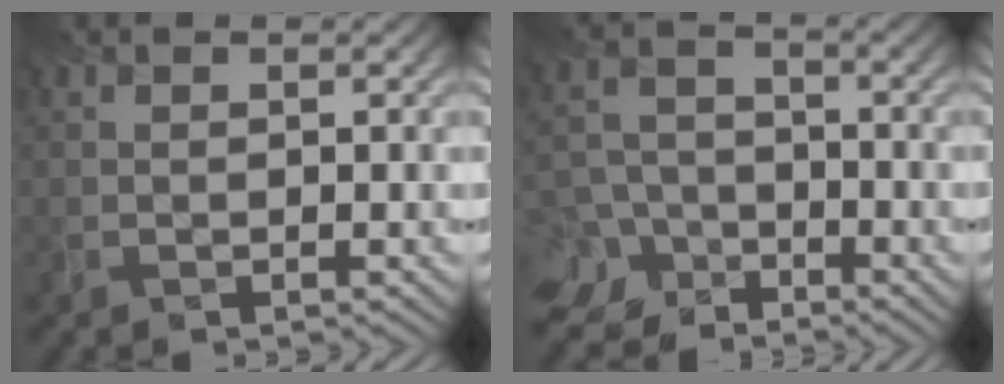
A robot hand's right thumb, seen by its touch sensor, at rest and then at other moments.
{"total": 8.7, "force": [-6.0, 5.7, 2.7], "torque": [-0.062, -0.025, -0.115]}